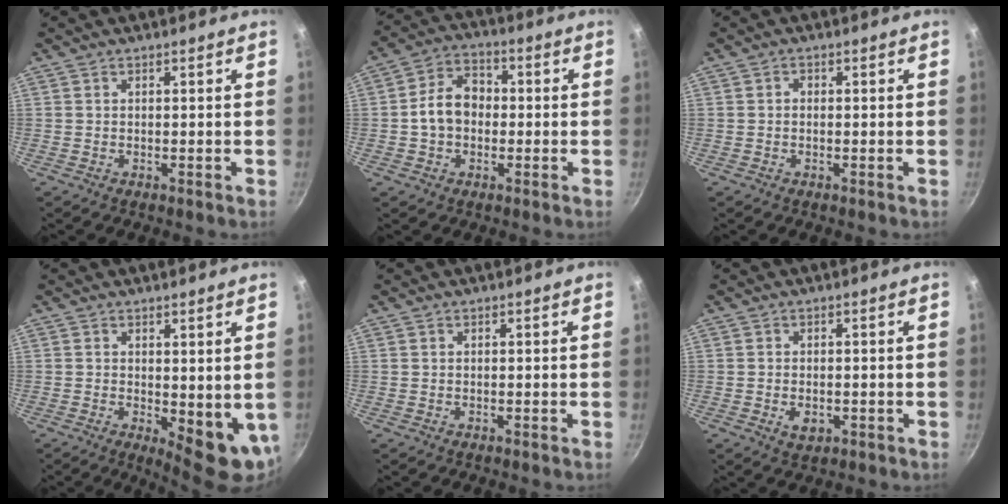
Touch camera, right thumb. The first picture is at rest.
{"total": 8.7, "force": [-0.6, 6.6, 5.6], "torque": [-0.071, 0.027, -0.023]}
{"total": 1.0, "force": [0.0, 0.8, 0.6], "torque": [-0.009, 0.006, -0.002]}
{"total": 8.4, "force": [0.2, 3.6, 7.6], "torque": [-0.079, -0.013, 0.013]}
{"total": 0.0}
{"total": 3.2, "force": [-0.9, 2.1, 2.2], "torque": [-0.033, 0.000, -0.009]}